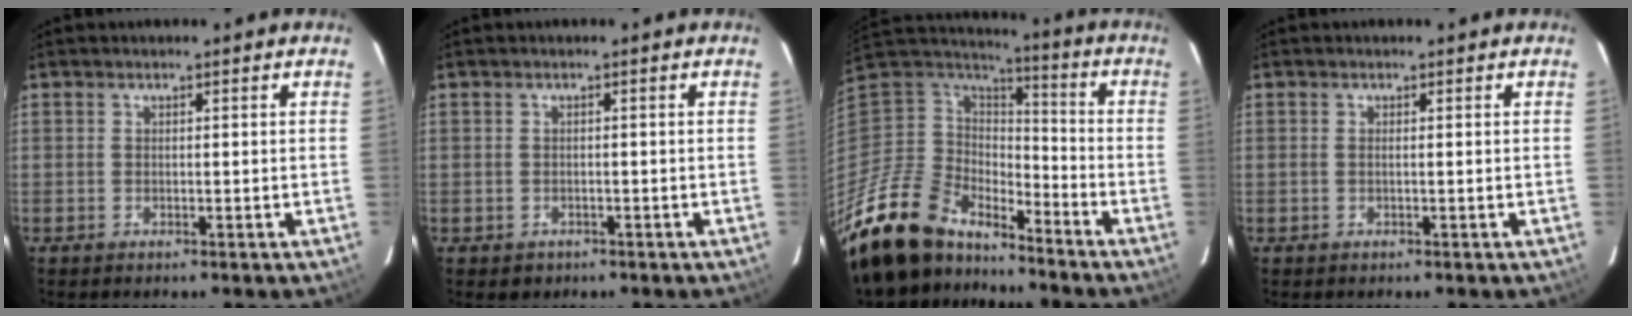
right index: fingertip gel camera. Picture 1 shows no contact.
{"total": 2.2, "force": [-0.9, 1.9, 0.5], "torque": [-0.014, -0.001, -0.002]}
{"total": 21.1, "force": [-17.2, 9.5, 7.7], "torque": [-0.194, -0.013, -0.309]}
{"total": 0.5, "force": [0.0, -0.1, 0.5], "torque": [-0.007, 0.003, 0.000]}